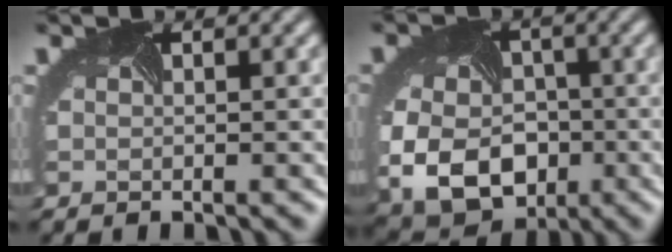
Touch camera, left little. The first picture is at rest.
{"total": 11.3, "force": [-2.9, 8.5, 6.9], "torque": [-0.130, -0.043, -0.034]}